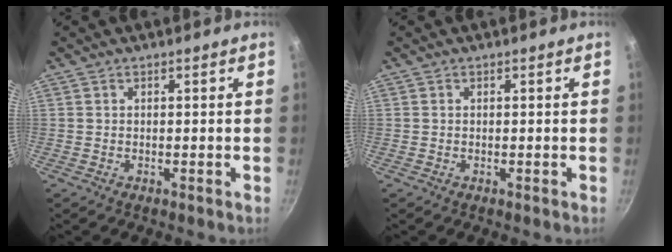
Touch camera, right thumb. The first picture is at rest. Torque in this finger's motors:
{"motor_torque": [-0.16, -0.69, -0.35, 0.12, 0.00]}